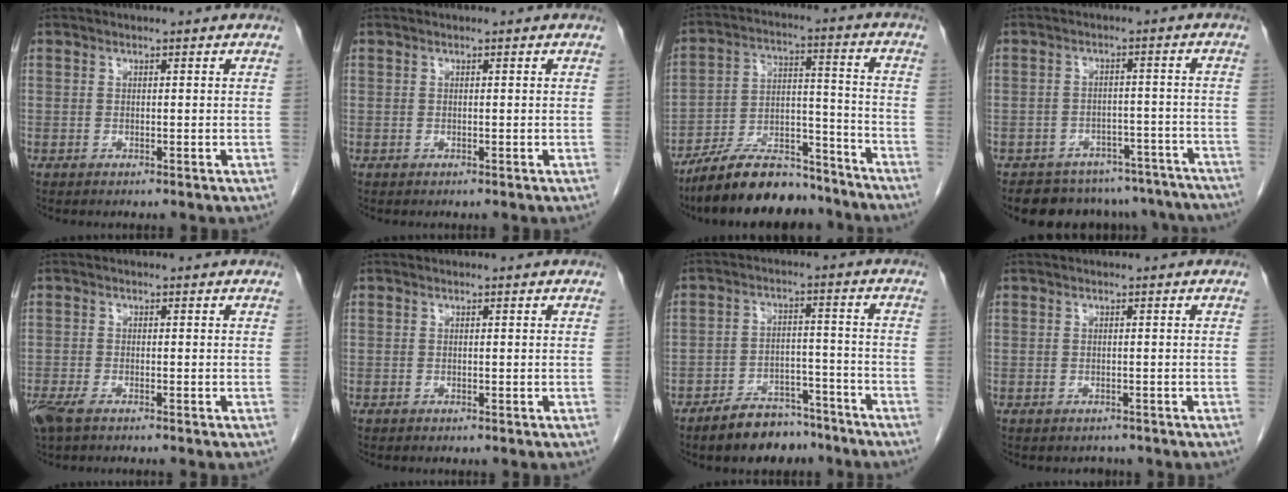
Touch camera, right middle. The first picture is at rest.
{"total": 0.0}
{"total": 15.6, "force": [-13.5, 4.5, 6.4], "torque": [-0.109, 0.022, -0.229]}
{"total": 16.0, "force": [-14.2, 6.6, 3.2], "torque": [-0.037, 0.021, -0.161]}
{"total": 4.0, "force": [-2.9, 1.1, 2.5], "torque": [-0.051, -0.011, -0.050]}
{"total": 0.0}
{"total": 8.3, "force": [-6.8, 3.8, 2.7], "torque": [-0.045, 0.007, -0.109]}
{"total": 1.3, "force": [-1.1, 0.8, 0.0], "torque": [-0.004, 0.001, -0.014]}